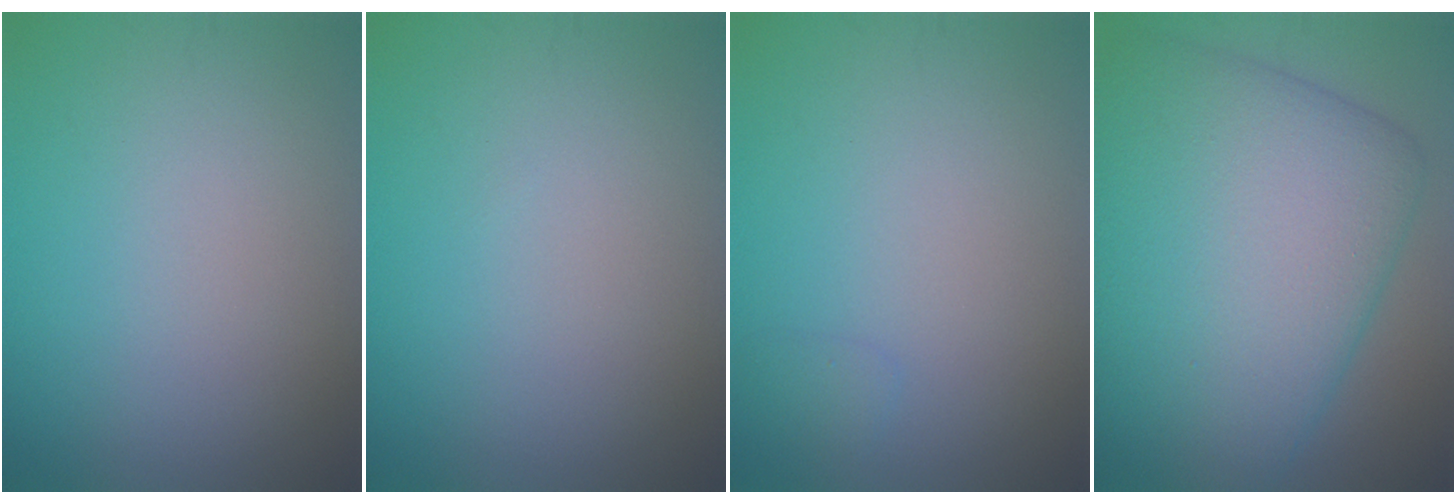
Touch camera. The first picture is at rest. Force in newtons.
{"total": 0.0}
{"total": 0.6, "press": 0.6, "slide": 0.1}
{"total": 14.6, "press": 14.6, "slide": 0.1}